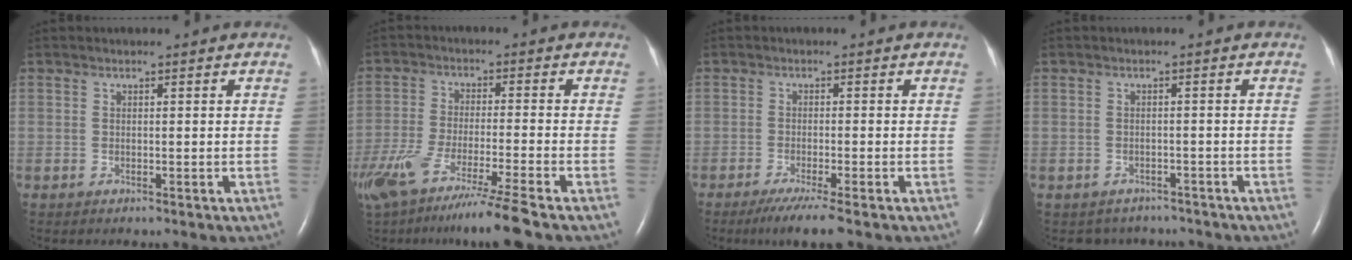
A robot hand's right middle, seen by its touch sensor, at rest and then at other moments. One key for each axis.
{"total": 14.6, "fx": -10.9, "fy": -1.0, "fz": 9.6, "tx": -0.190, "ty": -0.056, "tz": -0.188}
{"total": 5.0, "fx": -3.6, "fy": -0.3, "fz": 3.4, "tx": -0.060, "ty": -0.015, "tz": -0.062}
{"total": 4.7, "fx": -4.1, "fy": 2.2, "fz": -0.2, "tx": 0.000, "ty": 0.008, "tz": -0.048}